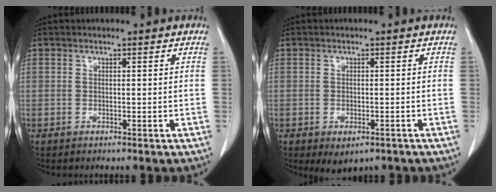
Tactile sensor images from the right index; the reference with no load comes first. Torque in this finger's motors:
{"motor_torque": [0.46, -0.42, 0.18, 0.04]}